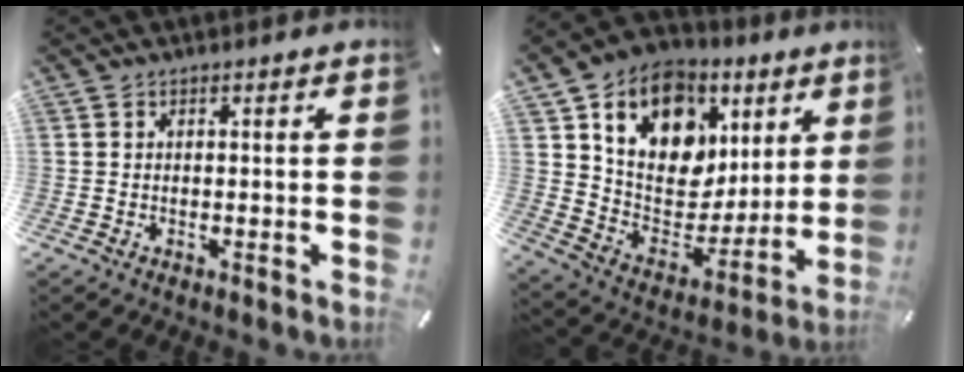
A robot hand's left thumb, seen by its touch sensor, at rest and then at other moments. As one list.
[{"total": 17.1, "force": [8.1, 12.6, 8.2], "torque": [-0.138, -0.039, 0.151]}]